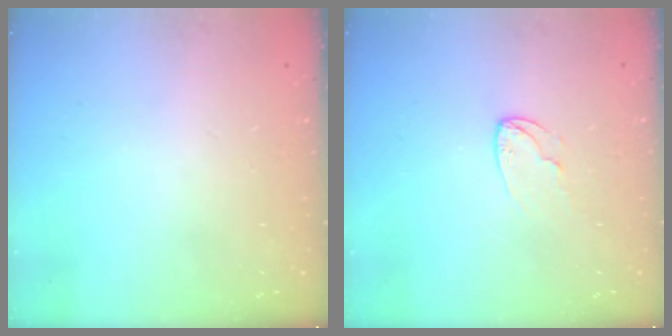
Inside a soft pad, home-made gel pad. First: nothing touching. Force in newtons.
{"total": 6.0, "press": 6.0, "slide": 0.4}